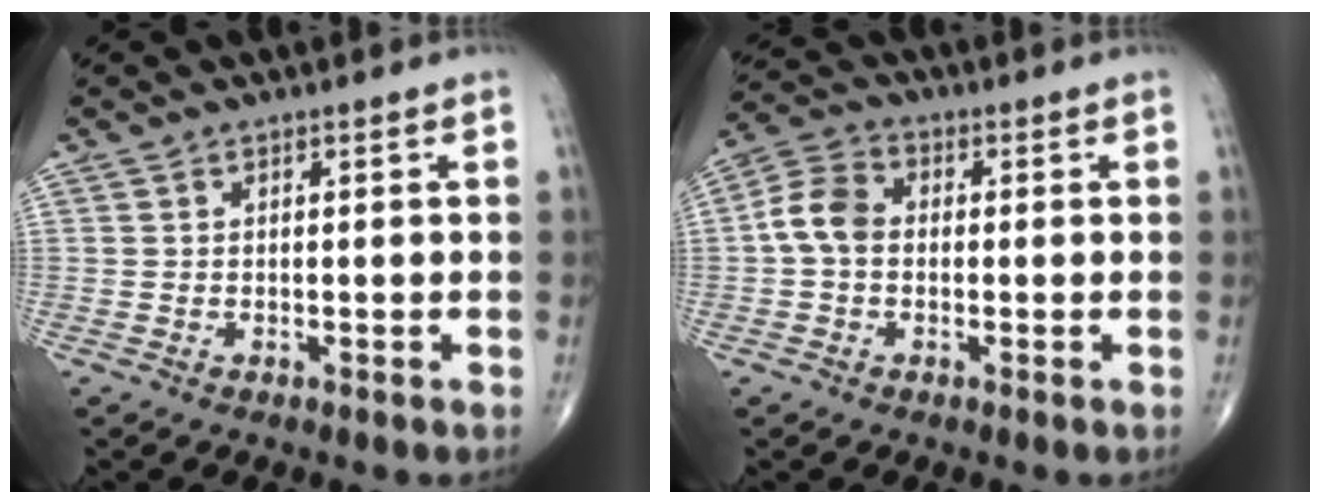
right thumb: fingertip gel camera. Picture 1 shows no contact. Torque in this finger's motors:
{"motor_torque": [0.05, 0.06, 0.04, -0.10, 0.06]}